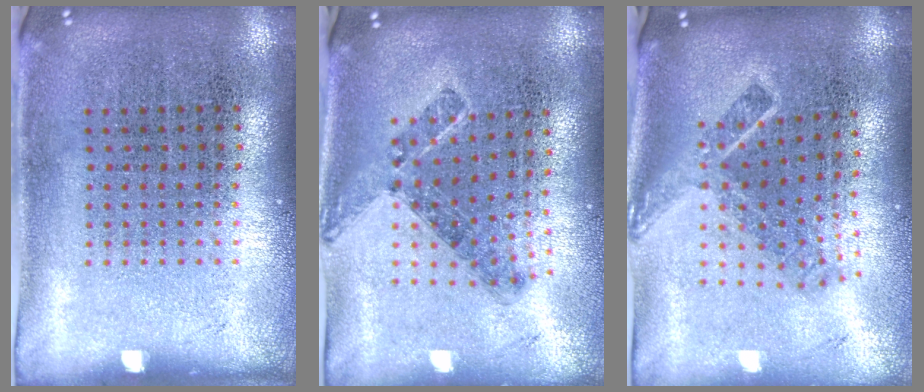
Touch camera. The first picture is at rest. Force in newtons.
{"total": 0.8, "press": 0.7, "slide": 0.4}
{"total": 2.1, "press": 1.4, "slide": 1.5}